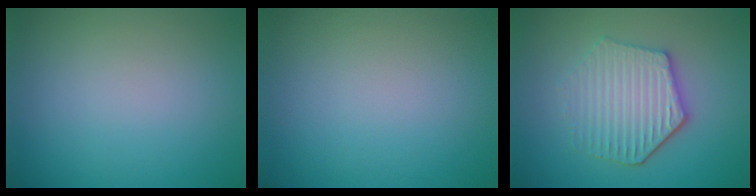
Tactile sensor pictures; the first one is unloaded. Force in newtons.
{"total": 0.0}
{"total": 4.8, "press": 4.0, "slide": 2.5}